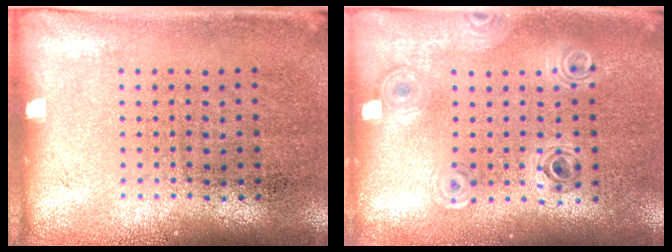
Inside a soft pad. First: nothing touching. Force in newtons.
{"total": 0.9, "press": 0.9, "slide": 0.1}